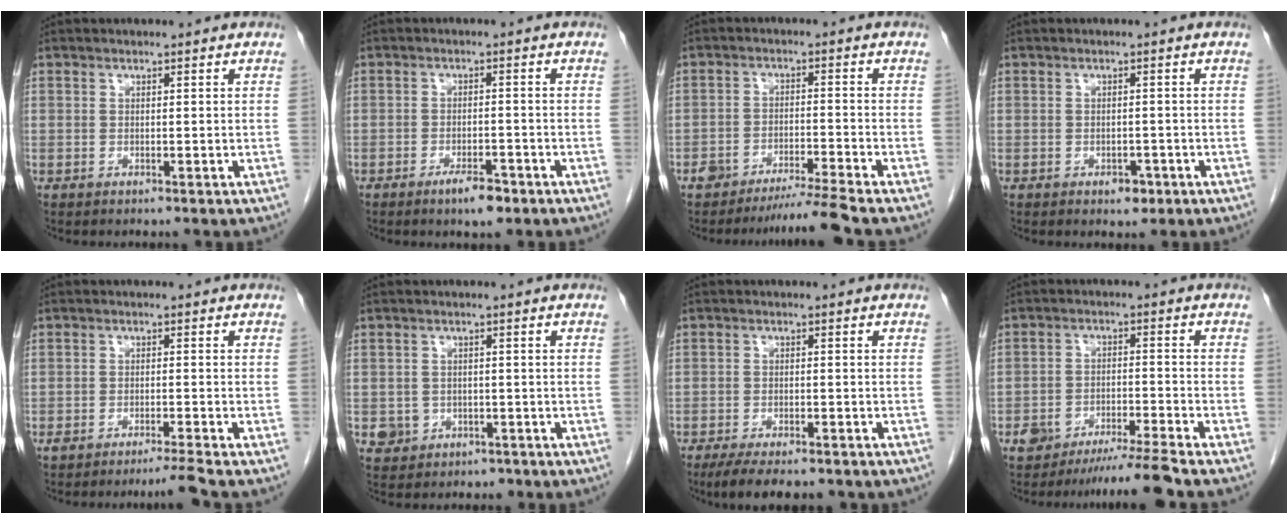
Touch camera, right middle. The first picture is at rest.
{"total": 3.9, "force": [-2.6, 1.0, 2.7], "torque": [-0.048, 0.000, -0.039]}
{"total": 5.6, "force": [-4.9, -1.6, 2.2], "torque": [-0.034, -0.015, -0.087]}
{"total": 2.1, "force": [-1.2, 1.2, 1.2], "torque": [-0.014, 0.003, -0.010]}
{"total": 3.4, "force": [-2.8, -1.3, 1.3], "torque": [-0.026, -0.011, -0.051]}
{"total": 3.6, "force": [-1.4, 3.3, 0.5], "torque": [-0.006, 0.010, -0.014]}
{"total": 9.0, "force": [-7.0, 2.7, 4.9], "torque": [-0.071, -0.010, -0.099]}
{"total": 6.3, "force": [-5.5, -1.2, 2.9], "torque": [-0.043, -0.016, -0.097]}